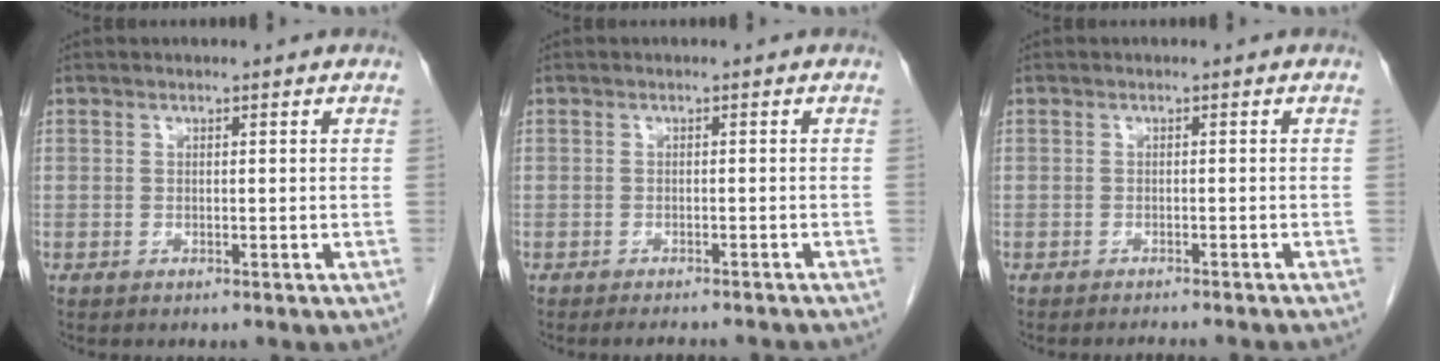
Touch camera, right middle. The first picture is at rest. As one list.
[{"total": 6.0, "force": [-5.5, 0.6, 2.4], "torque": [-0.025, -0.009, -0.066]}, {"total": 3.8, "force": [-3.4, -0.4, 1.5], "torque": [-0.014, -0.002, -0.045]}]